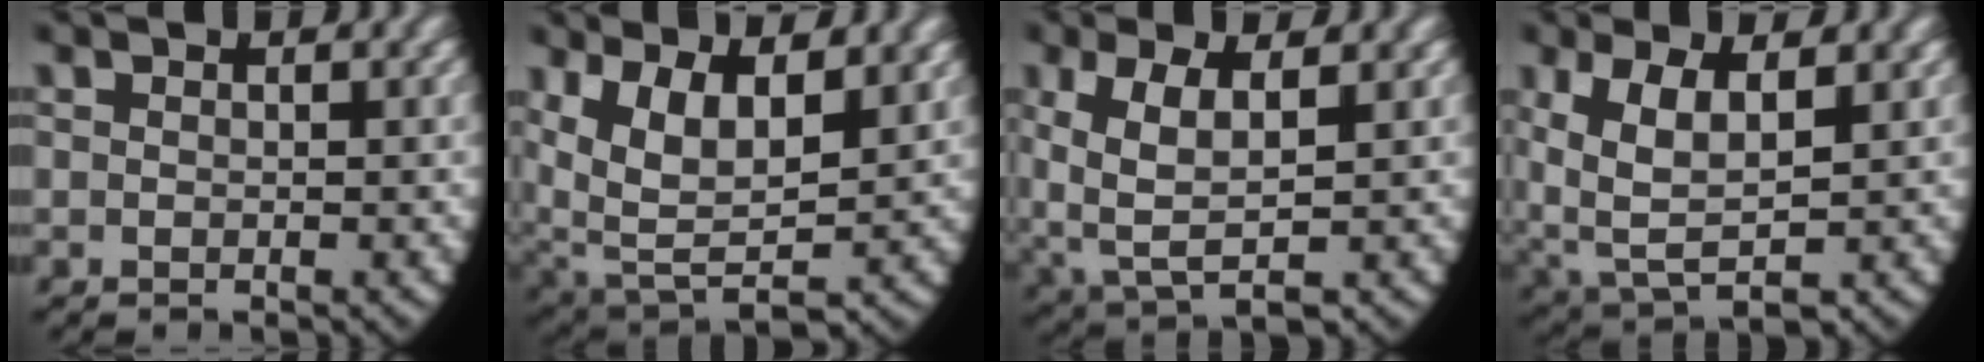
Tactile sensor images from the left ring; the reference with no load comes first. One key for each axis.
{"total": 11.3, "fx": 1.5, "fy": 8.6, "fz": 7.1, "tx": -0.189, "ty": -0.054, "tz": 0.043}
{"total": 6.8, "fx": 0.0, "fy": 4.4, "fz": 5.2, "tx": -0.119, "ty": -0.026, "tz": 0.021}
{"total": 8.1, "fx": 0.3, "fy": 5.6, "fz": 5.7, "tx": -0.142, "ty": -0.043, "tz": 0.033}